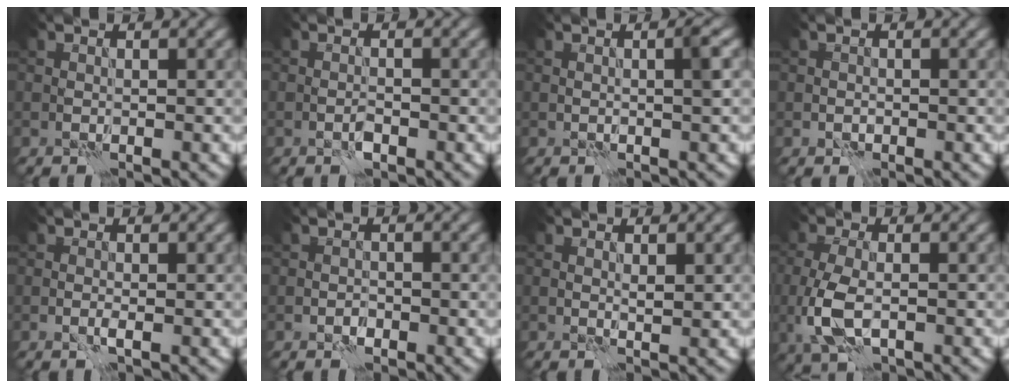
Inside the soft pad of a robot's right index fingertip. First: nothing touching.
{"total": 1.1, "force": [-0.7, 0.4, 0.8], "torque": [-0.017, 0.002, -0.014]}
{"total": 1.3, "force": [0.3, -0.1, 1.3], "torque": [-0.021, 0.002, 0.003]}
{"total": 0.9, "force": [-0.3, 0.8, 0.2], "torque": [-0.002, -0.004, -0.007]}
{"total": 0.9, "force": [-0.3, 0.3, 0.8], "torque": [-0.021, -0.002, -0.007]}
{"total": 1.1, "force": [-0.6, 0.8, 0.6], "torque": [-0.008, 0.002, -0.013]}
{"total": 0.7, "force": [0.3, 0.1, 0.6], "torque": [-0.012, -0.002, 0.006]}
{"total": 4.9, "force": [-0.8, 2.7, 4.0], "torque": [-0.100, -0.011, -0.014]}